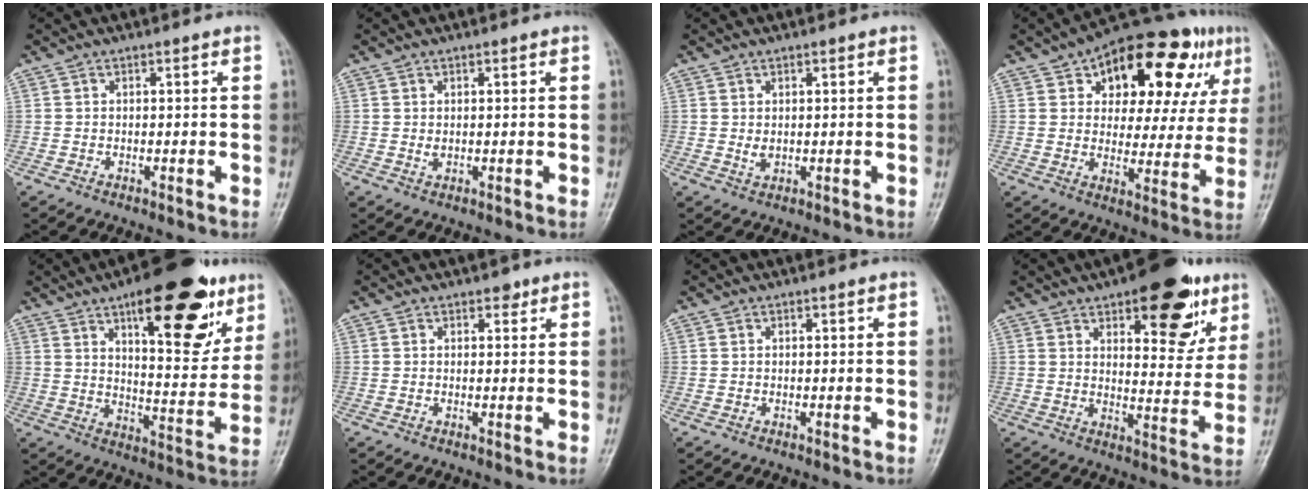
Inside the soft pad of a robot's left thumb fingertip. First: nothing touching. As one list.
[{"total": 1.2, "force": [0.3, 0.8, 0.9], "torque": [-0.013, -0.004, 0.009]}, {"total": 1.7, "force": [0.4, 1.1, 1.2], "torque": [-0.019, -0.005, 0.010]}, {"total": 22.4, "force": [10.6, 11.3, 16.2], "torque": [-0.183, 0.007, 0.152]}, {"total": 21.7, "force": [11.6, 8.3, 16.3], "torque": [-0.188, -0.046, 0.171]}, {"total": 1.4, "force": [0.9, 0.9, 0.6], "torque": [0.004, -0.003, 0.008]}, {"total": 0.0}, {"total": 17.2, "force": [9.3, 7.5, 12.3], "torque": [-0.106, -0.039, 0.126]}]